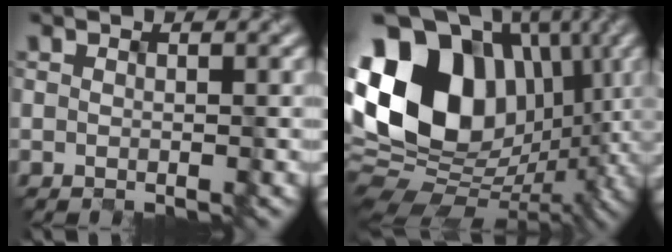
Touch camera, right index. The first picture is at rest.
{"total": 17.0, "force": [3.4, 13.0, 10.4], "torque": [-0.210, 0.033, 0.050]}